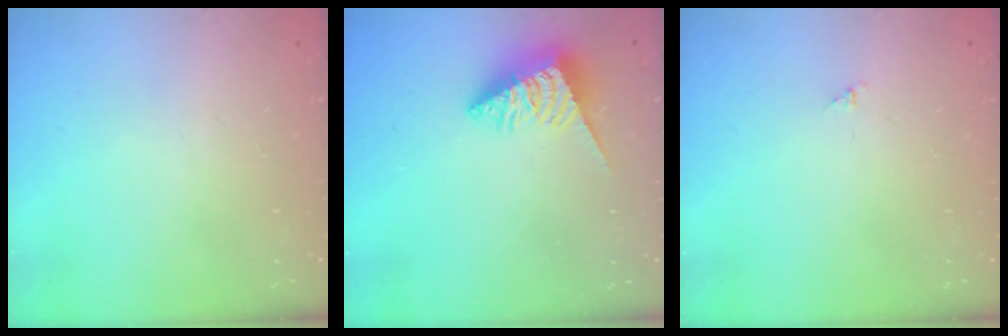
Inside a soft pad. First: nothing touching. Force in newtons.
{"total": 3.7, "press": 3.7, "slide": 0.1}
{"total": 0.7, "press": 0.7, "slide": 0.1}